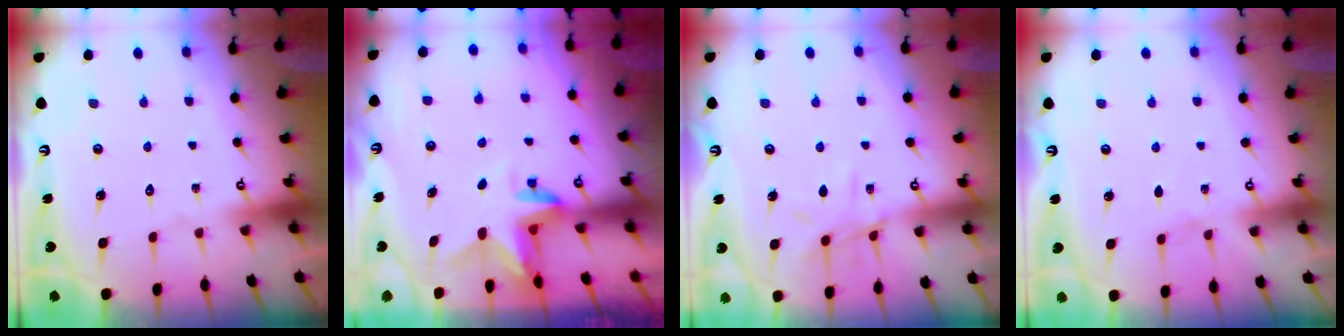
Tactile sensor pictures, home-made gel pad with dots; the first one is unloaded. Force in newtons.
{"total": 3.0, "press": 3.0, "slide": 0.2}
{"total": 8.2, "press": 8.1, "slide": 0.7}
{"total": 4.6, "press": 4.5, "slide": 0.6}